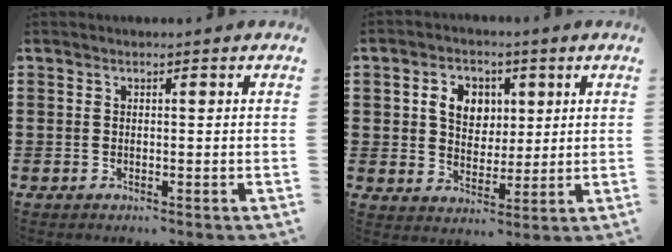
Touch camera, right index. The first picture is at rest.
{"total": 5.9, "force": [1.7, 4.7, 3.1], "torque": [-0.071, 0.015, 0.027]}